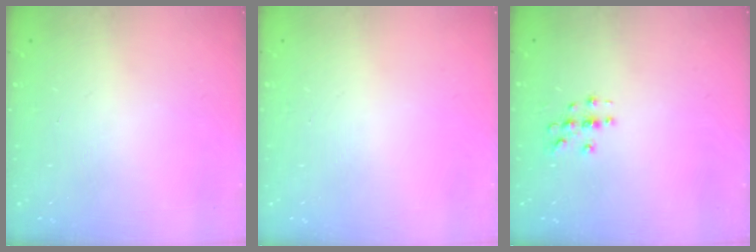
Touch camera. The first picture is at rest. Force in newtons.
{"total": 0.0}
{"total": 3.4, "press": 3.4, "slide": 0.2}